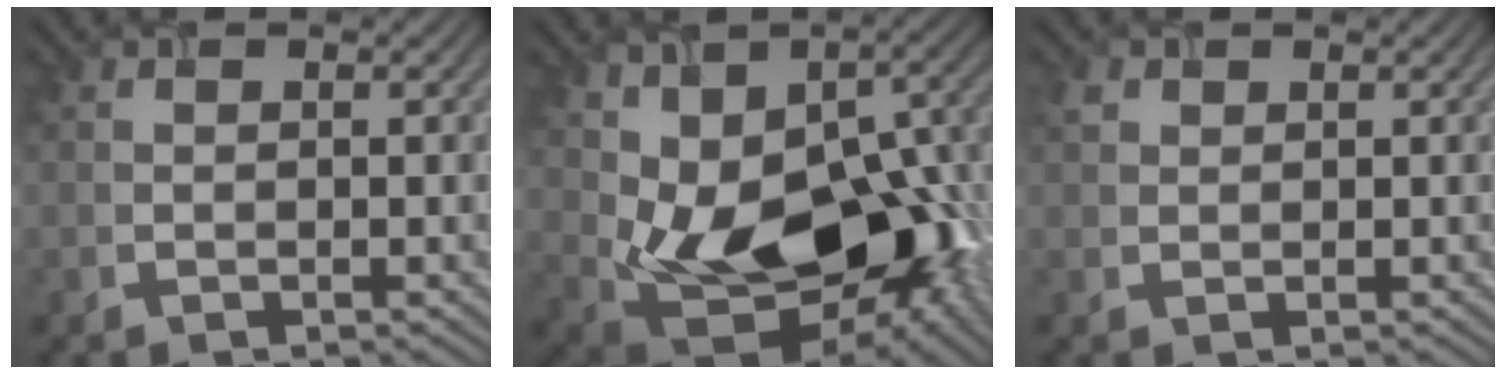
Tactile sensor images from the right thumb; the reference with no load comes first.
{"total": 15.9, "force": [-0.5, 9.7, 12.6], "torque": [-0.191, -0.038, 0.005]}
{"total": 1.0, "force": [0.6, 0.8, 0.2], "torque": [-0.004, -0.002, 0.012]}